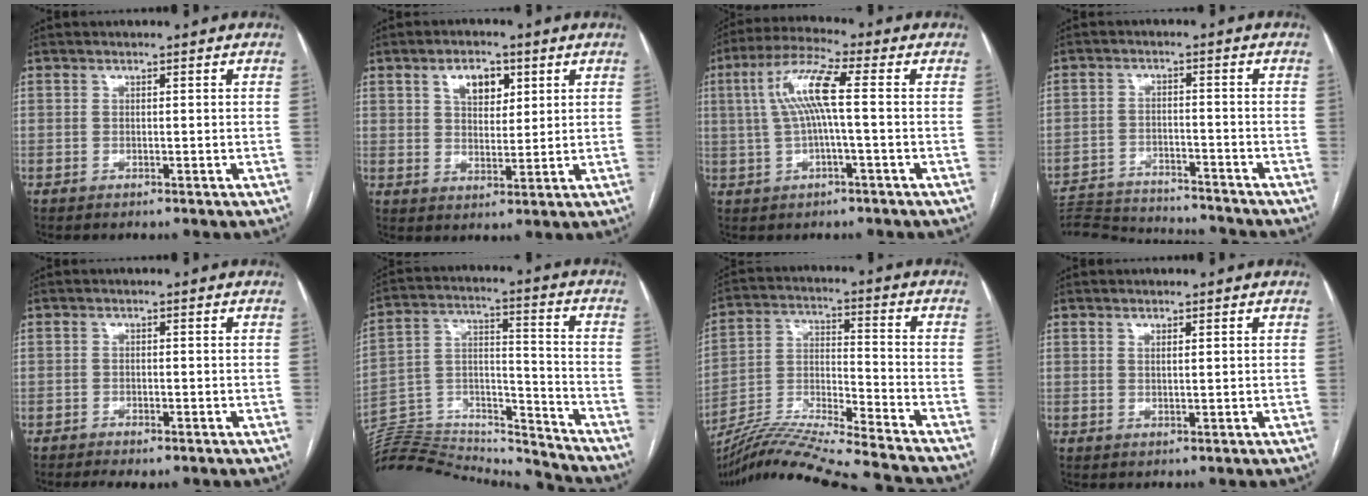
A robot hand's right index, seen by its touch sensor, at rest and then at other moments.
{"total": 6.0, "force": [2.7, 3.5, 4.1], "torque": [-0.069, 0.009, 0.049]}
{"total": 8.8, "force": [0.7, 0.9, 8.7], "torque": [-0.182, 0.028, 0.014]}
{"total": 15.4, "force": [-14.6, 2.4, 4.1], "torque": [-0.083, 0.004, -0.218]}
{"total": 3.6, "force": [-2.6, 1.7, 1.9], "torque": [-0.031, -0.004, -0.034]}
{"total": 24.0, "force": [-23.2, 3.7, 4.8], "torque": [-0.126, 0.034, -0.369]}
{"total": 24.8, "force": [-22.5, 0.2, 10.6], "torque": [-0.196, -0.035, -0.363]}
{"total": 1.0, "force": [0.4, 0.3, 0.8], "torque": [-0.017, -0.001, 0.007]}